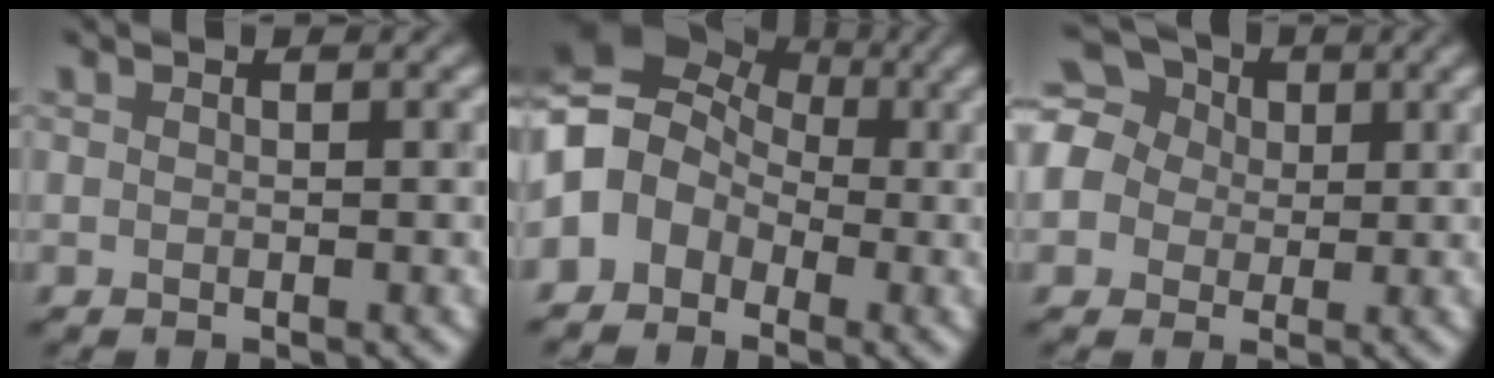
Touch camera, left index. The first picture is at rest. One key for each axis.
{"total": 6.6, "fx": -1.0, "fy": 5.4, "fz": 3.6, "tx": -0.072, "ty": 0.016, "tz": -0.045}
{"total": 9.1, "fx": 2.1, "fy": 8.0, "fz": 3.7, "tx": -0.099, "ty": 0.047, "tz": 0.010}